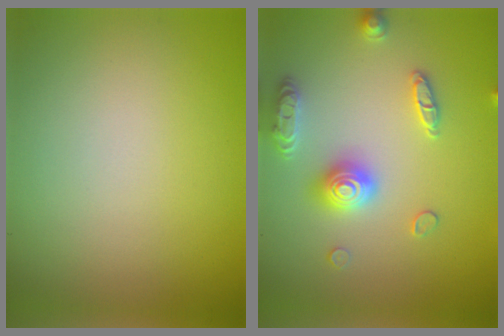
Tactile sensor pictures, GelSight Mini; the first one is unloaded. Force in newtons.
{"total": 3.7, "press": 3.7, "slide": 0.7}